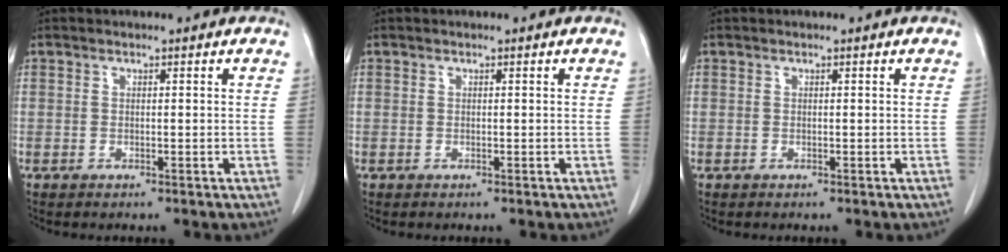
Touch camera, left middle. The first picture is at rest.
{"total": 0.0}
{"total": 0.0}